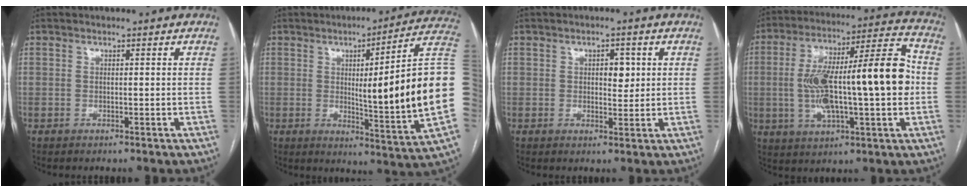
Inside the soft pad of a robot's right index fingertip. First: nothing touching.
{"total": 21.4, "force": [0.3, -0.7, 21.4], "torque": [-0.223, 0.004, -0.002]}
{"total": 3.3, "force": [0.8, 1.7, 2.6], "torque": [-0.035, 0.003, 0.013]}
{"total": 20.7, "force": [-0.3, 4.4, 20.2], "torque": [-0.348, 0.036, -0.001]}